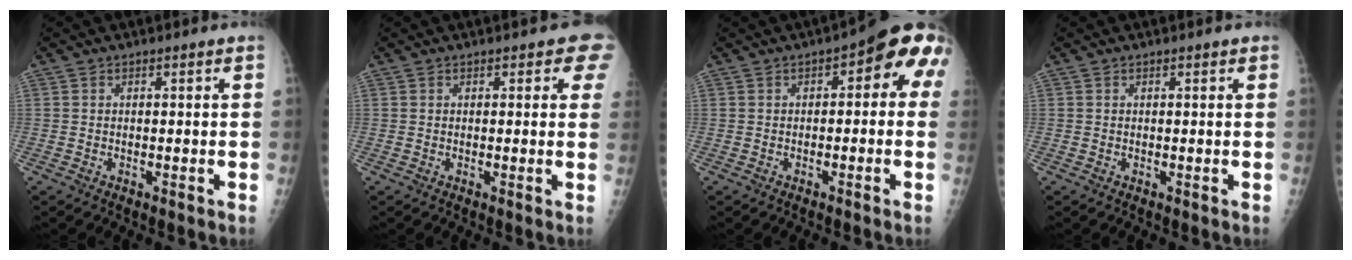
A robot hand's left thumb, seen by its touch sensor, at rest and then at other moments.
{"total": 1.9, "force": [0.7, 1.3, 1.3], "torque": [0.010, 0.002, -0.001]}
{"total": 9.2, "force": [1.5, 4.3, 8.0], "torque": [-0.060, 0.029, 0.003]}
{"total": 0.5, "force": [0.3, 0.1, 0.4], "torque": [-0.006, 0.000, 0.002]}